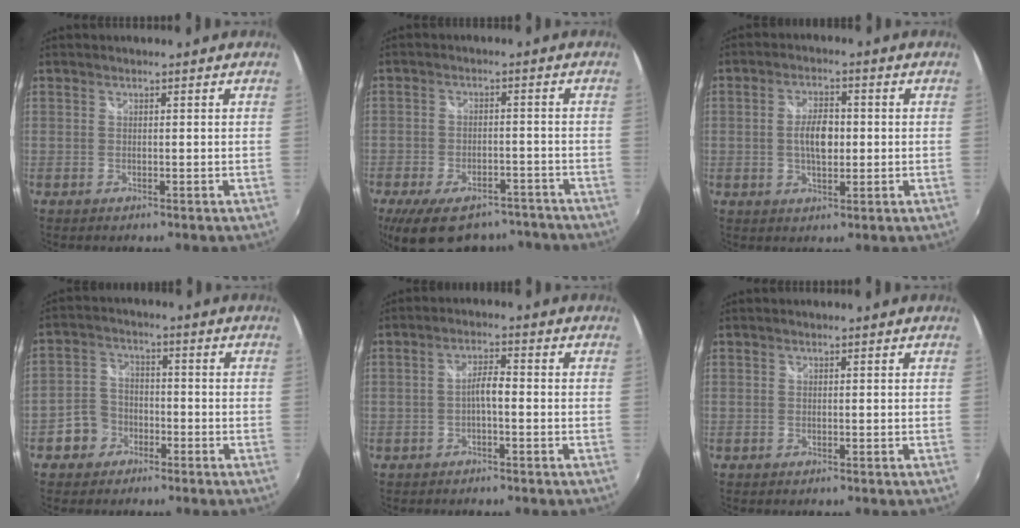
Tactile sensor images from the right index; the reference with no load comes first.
{"total": 16.6, "force": [-12.6, 8.0, 7.5], "torque": [-0.162, 0.002, -0.171]}
{"total": 5.8, "force": [-0.3, 2.9, 5.0], "torque": [-0.093, 0.006, -0.005]}
{"total": 6.1, "force": [-3.4, 5.0, 1.2], "torque": [-0.034, 0.021, -0.058]}
{"total": 3.0, "force": [-1.1, 0.7, 2.7], "torque": [-0.054, 0.008, -0.020]}
{"total": 0.0}